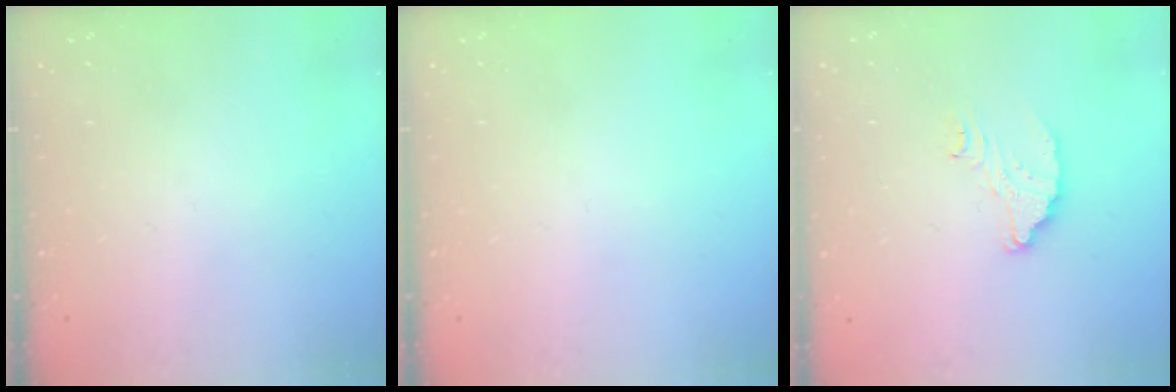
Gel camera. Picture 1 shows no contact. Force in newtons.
{"total": 0.0}
{"total": 5.9, "press": 5.9, "slide": 0.4}